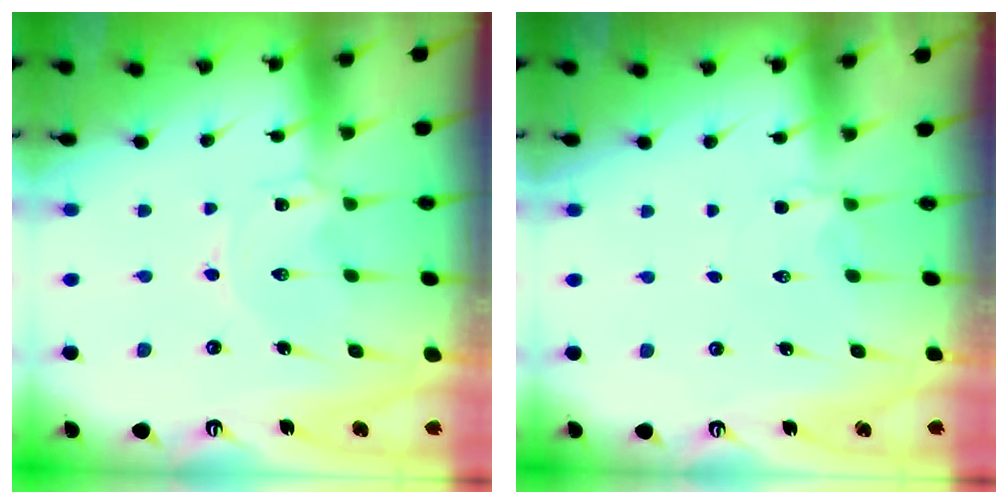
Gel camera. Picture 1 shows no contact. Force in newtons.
{"total": 2.3, "press": 2.0, "slide": 1.2}